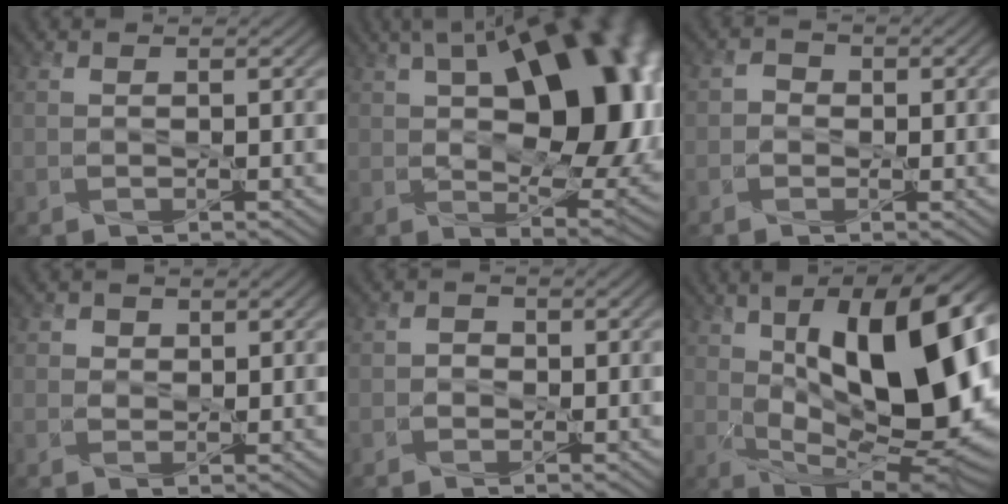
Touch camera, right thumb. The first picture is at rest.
{"total": 20.0, "force": [4.6, 10.3, 16.5], "torque": [-0.216, 0.035, 0.063]}
{"total": 1.5, "force": [-0.6, 1.3, 0.5], "torque": [-0.006, 0.001, -0.015]}
{"total": 1.7, "force": [0.6, 1.4, 0.6], "torque": [-0.011, -0.002, 0.005]}
{"total": 1.5, "force": [-0.6, 1.3, 0.5], "torque": [-0.002, 0.003, -0.015]}
{"total": 18.4, "force": [2.6, 7.8, 16.5], "torque": [-0.255, 0.026, 0.038]}